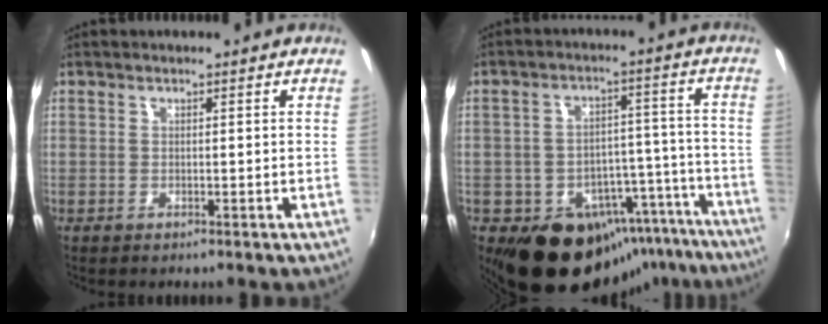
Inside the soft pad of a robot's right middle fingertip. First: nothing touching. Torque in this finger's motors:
{"motor_torque": [0.95, -1.19, 0.19, 0.11]}